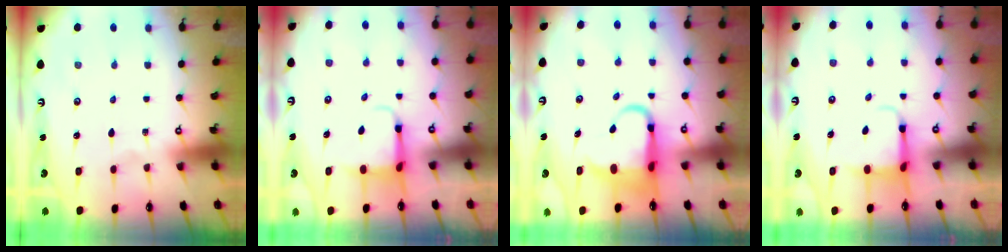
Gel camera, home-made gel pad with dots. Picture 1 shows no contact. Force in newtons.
{"total": 4.2, "press": 4.1, "slide": 1.0}
{"total": 7.6, "press": 7.4, "slide": 1.7}
{"total": 4.2, "press": 4.1, "slide": 1.0}